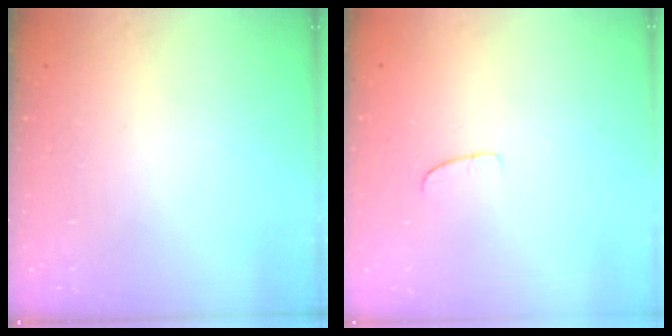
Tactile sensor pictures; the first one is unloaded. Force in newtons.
{"total": 4.7, "press": 4.7, "slide": 0.3}